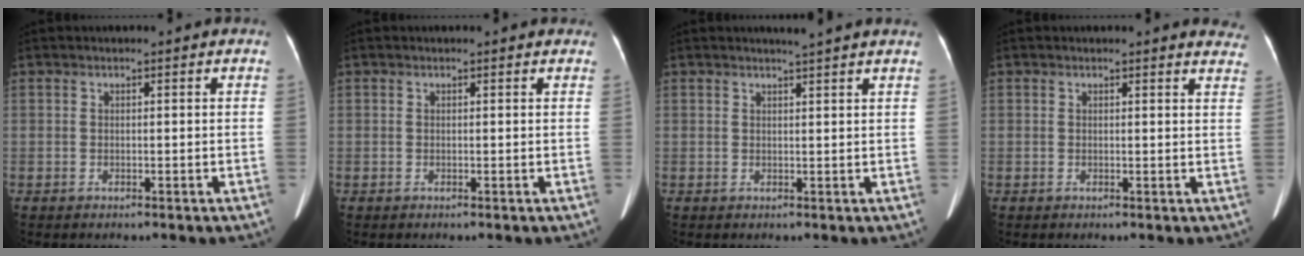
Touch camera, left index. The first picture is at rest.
{"total": 1.8, "force": [1.6, 0.6, 0.5], "torque": [-0.010, 0.006, 0.005]}
{"total": 3.9, "force": [3.5, -0.6, 1.7], "torque": [-0.024, 0.007, 0.038]}
{"total": 6.0, "force": [5.8, 1.0, 0.8], "torque": [0.017, -0.024, 0.027]}